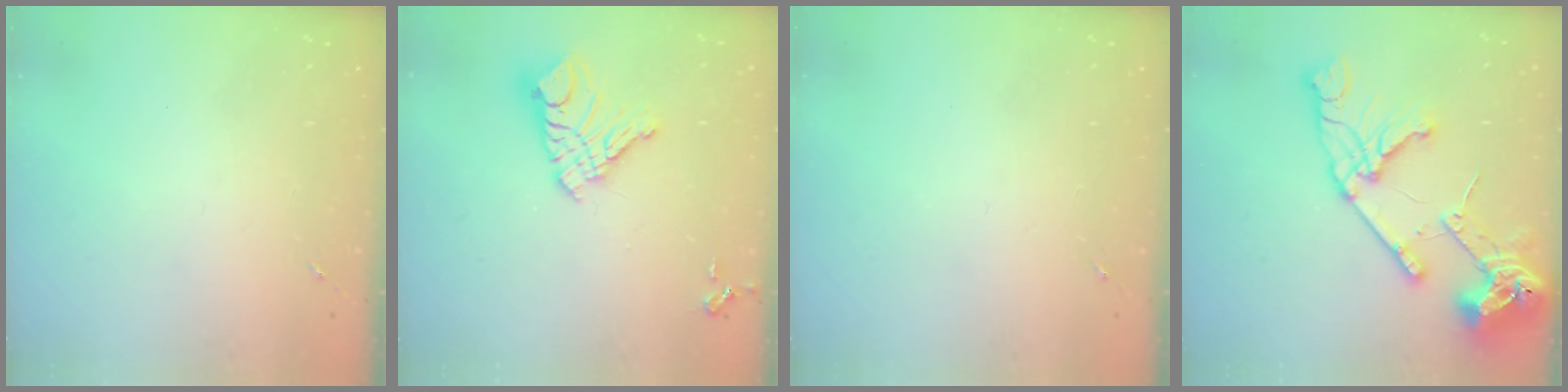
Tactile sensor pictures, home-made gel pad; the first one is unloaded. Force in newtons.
{"total": 14.6, "press": 14.5, "slide": 1.6}
{"total": 0.0}
{"total": 24.0, "press": 23.9, "slide": 2.5}